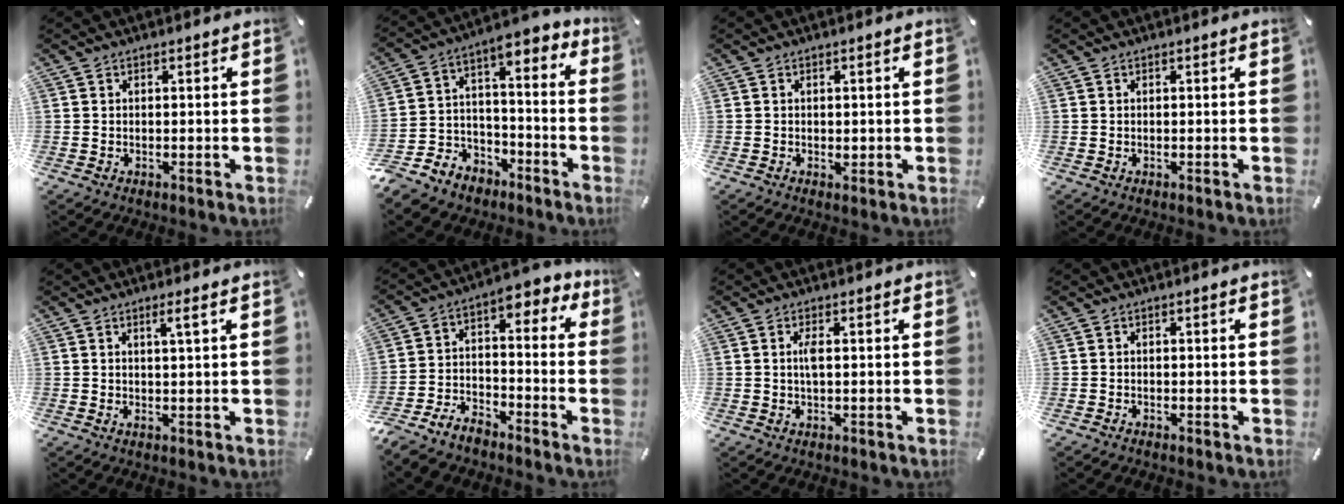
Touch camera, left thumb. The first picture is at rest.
{"total": 8.5, "force": [-4.4, 7.2, 1.1], "torque": [-0.038, 0.014, -0.078]}
{"total": 0.9, "force": [-0.2, 0.6, 0.6], "torque": [-0.012, 0.000, -0.003]}
{"total": 0.0}
{"total": 3.1, "force": [1.1, -0.2, 2.9], "torque": [-0.049, -0.007, 0.014]}
{"total": 8.1, "force": [-6.2, 4.8, 2.3], "torque": [-0.050, 0.025, -0.122]}
{"total": 2.5, "force": [0.3, 0.5, 2.5], "torque": [-0.050, -0.002, 0.003]}
{"total": 0.6, "force": [-0.5, 0.1, 0.1], "torque": [-0.004, 0.000, -0.011]}